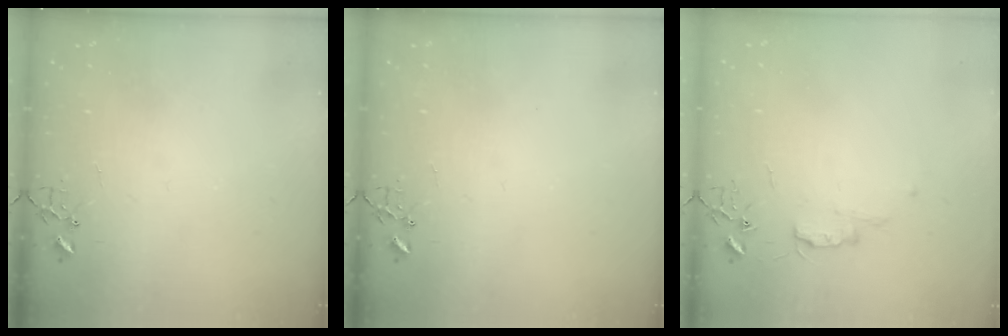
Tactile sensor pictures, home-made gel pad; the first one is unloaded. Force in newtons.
{"total": 0.0}
{"total": 5.8, "press": 5.7, "slide": 0.7}